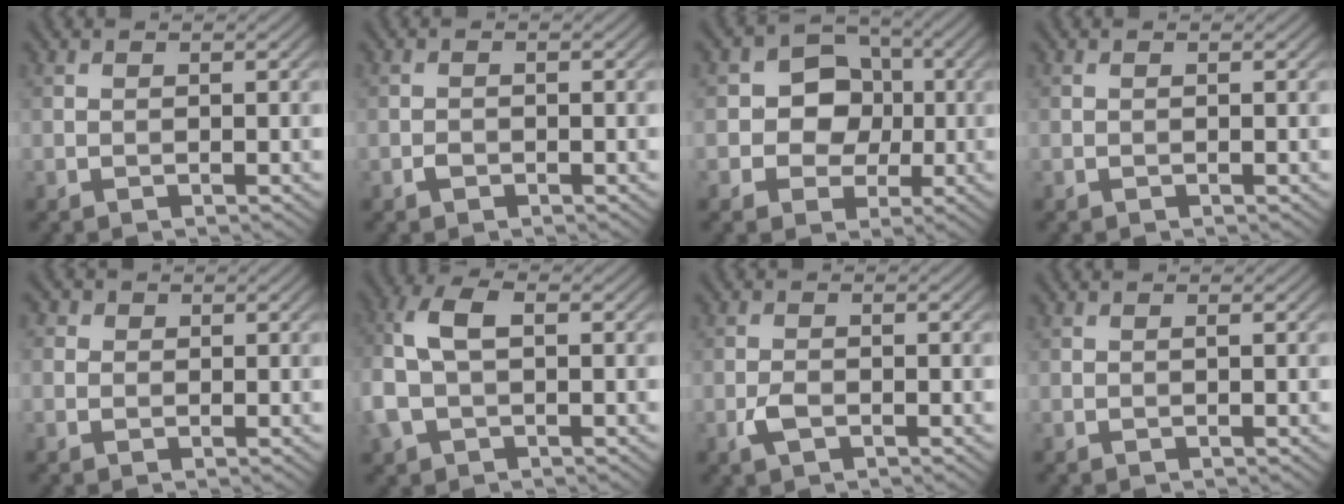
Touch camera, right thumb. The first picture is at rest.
{"total": 0.9, "force": [-0.5, 0.6, 0.4], "torque": [-0.007, -0.001, -0.011]}
{"total": 8.6, "force": [0.0, 7.6, 4.0], "torque": [-0.060, 0.022, -0.029]}
{"total": 0.0}
{"total": 1.9, "force": [0.5, 1.7, 0.6], "torque": [-0.017, 0.000, -0.003]}
{"total": 6.5, "force": [-0.4, 4.0, 5.2], "torque": [-0.134, 0.014, -0.017]}
{"total": 2.1, "force": [-0.9, 1.1, 1.5], "torque": [-0.031, -0.001, -0.020]}
{"total": 0.0}